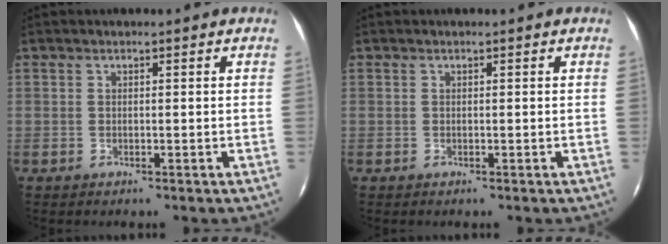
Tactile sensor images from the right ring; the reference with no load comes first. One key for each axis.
{"total": 0.0}